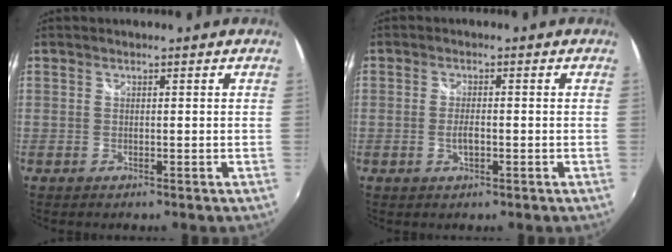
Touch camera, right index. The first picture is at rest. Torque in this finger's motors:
{"motor_torque": [-0.09, -0.04, 0.05, 0.01]}